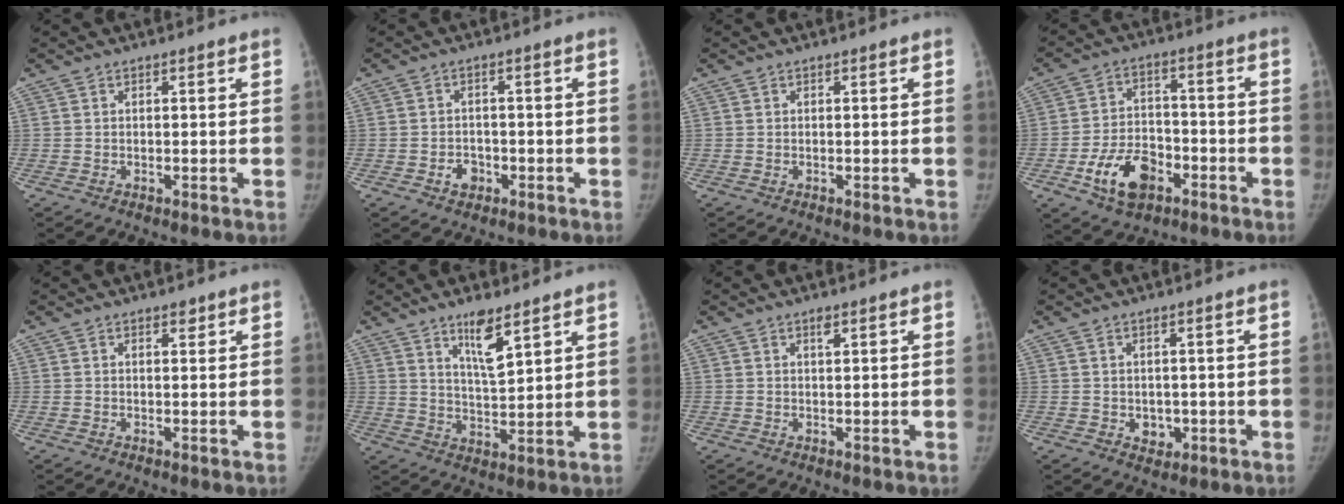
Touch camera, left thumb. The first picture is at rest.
{"total": 3.2, "force": [-1.4, 2.6, 1.4], "torque": [-0.009, 0.013, -0.020]}
{"total": 0.0}
{"total": 11.5, "force": [-5.3, 7.4, 7.1], "torque": [-0.103, 0.027, -0.089]}
{"total": 1.3, "force": [0.9, 0.6, 0.7], "torque": [-0.004, -0.004, 0.012]}
{"total": 7.6, "force": [4.9, 1.9, 5.5], "torque": [-0.087, -0.038, 0.090]}
{"total": 1.2, "force": [0.8, 0.4, 0.8], "torque": [-0.011, -0.002, 0.014]}
{"total": 3.0, "force": [-0.4, 2.4, 1.6], "torque": [-0.009, 0.000, 0.002]}